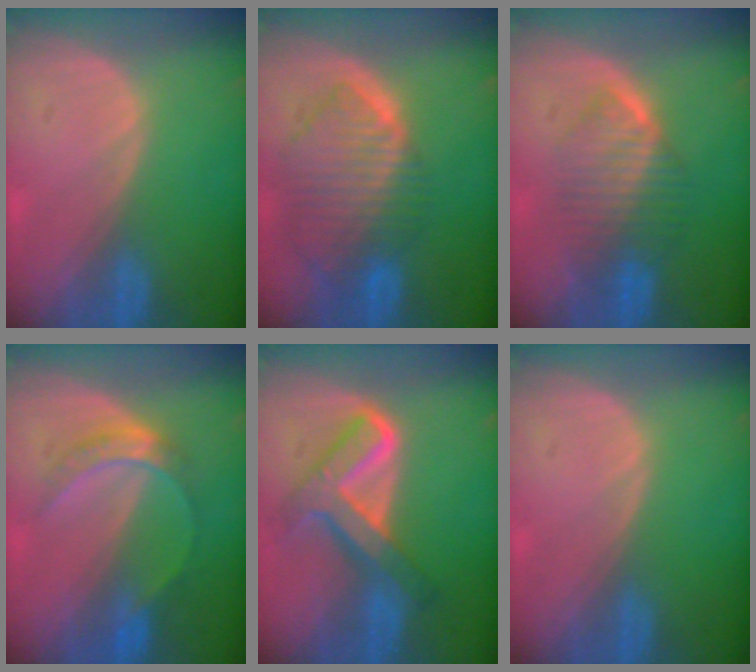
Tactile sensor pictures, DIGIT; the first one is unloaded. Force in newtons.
{"total": 9.9, "press": 8.5, "slide": 5.1}
{"total": 6.4, "press": 6.3, "slide": 1.0}
{"total": 5.0, "press": 5.0, "slide": 0.8}
{"total": 8.0, "press": 8.0, "slide": 0.6}
{"total": 0.0}